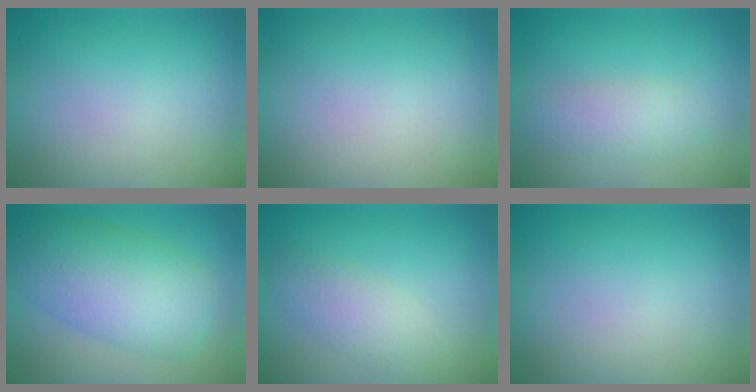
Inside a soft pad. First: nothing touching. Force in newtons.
{"total": 0.0}
{"total": 2.3, "press": 2.3, "slide": 0.1}
{"total": 7.4, "press": 7.4, "slide": 0.2}
{"total": 2.8, "press": 2.8, "slide": 0.1}
{"total": 0.0}